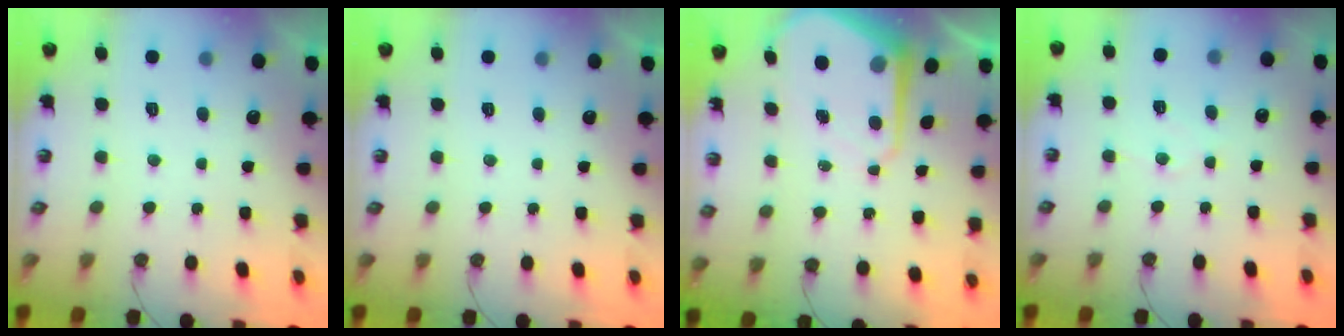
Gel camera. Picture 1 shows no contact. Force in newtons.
{"total": 0.0}
{"total": 9.1, "press": 9.1, "slide": 0.7}
{"total": 6.5, "press": 6.4, "slide": 0.7}